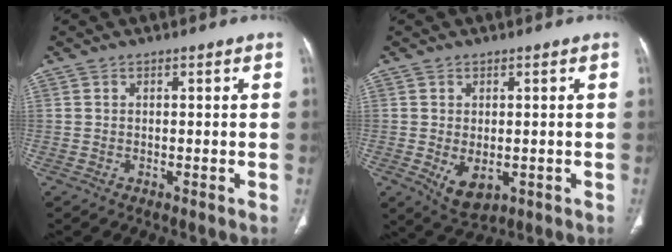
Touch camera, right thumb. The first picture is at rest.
{"total": 5.5, "force": [-1.1, 3.4, 4.2], "torque": [-0.065, -0.010, -0.002]}